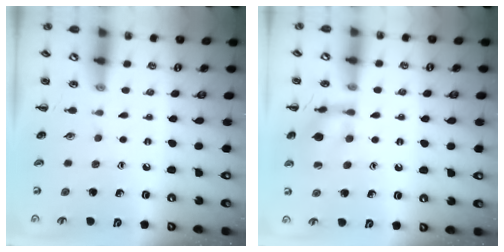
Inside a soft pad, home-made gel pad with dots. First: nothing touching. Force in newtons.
{"total": 12.1, "press": 12.1, "slide": 0.5}